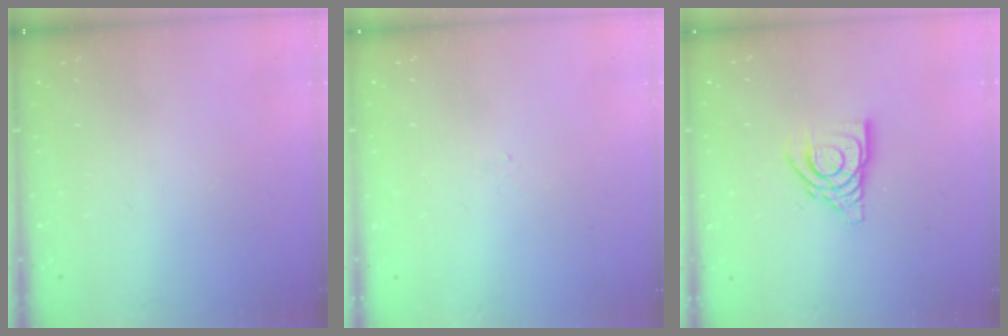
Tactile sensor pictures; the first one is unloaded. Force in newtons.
{"total": 1.3, "press": 1.2, "slide": 0.5}
{"total": 11.8, "press": 11.7, "slide": 1.1}